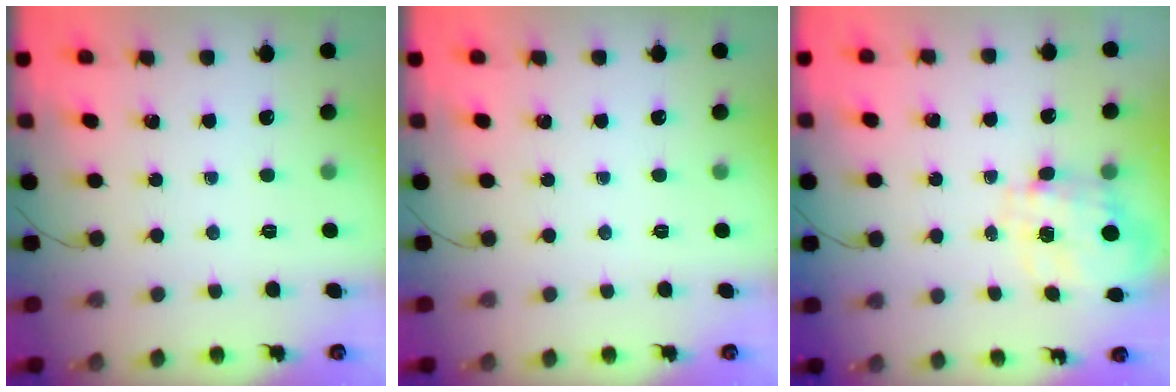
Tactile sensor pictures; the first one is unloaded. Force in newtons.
{"total": 0.0}
{"total": 3.4, "press": 3.2, "slide": 1.0}